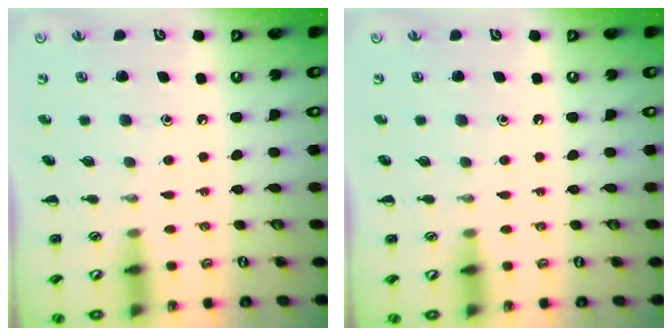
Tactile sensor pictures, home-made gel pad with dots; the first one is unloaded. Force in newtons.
{"total": 0.0}